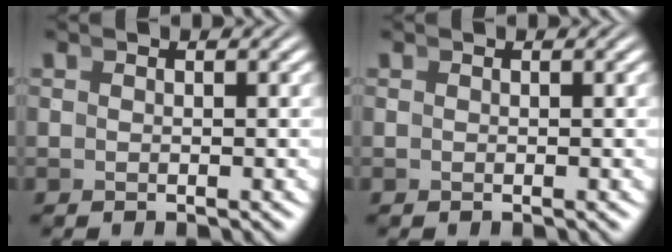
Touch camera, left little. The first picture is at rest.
{"total": 0.0}